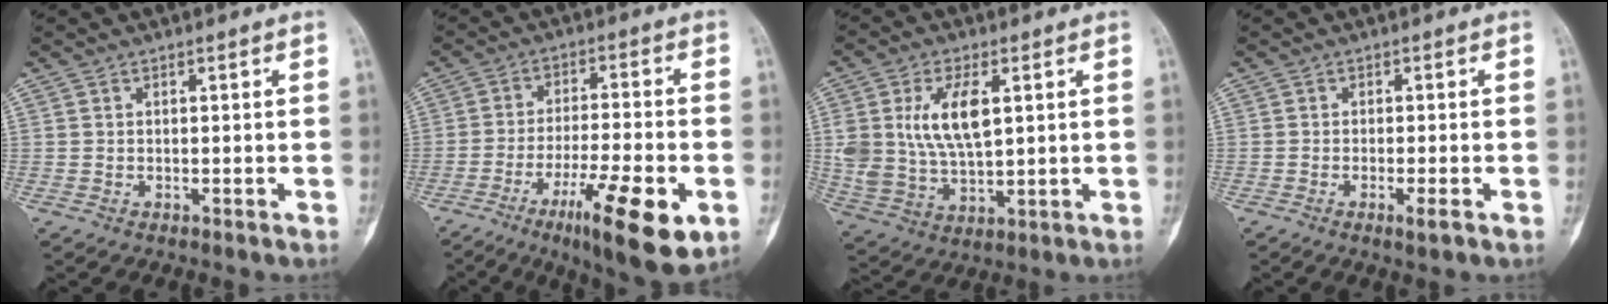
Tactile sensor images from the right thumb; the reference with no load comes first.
{"total": 16.1, "force": [-6.9, 3.6, 14.1], "torque": [-0.229, 0.010, -0.104]}
{"total": 12.0, "force": [3.1, 6.1, 9.9], "torque": [-0.192, -0.011, 0.067]}
{"total": 2.5, "force": [-1.2, 0.3, 2.2], "torque": [-0.037, -0.004, -0.022]}